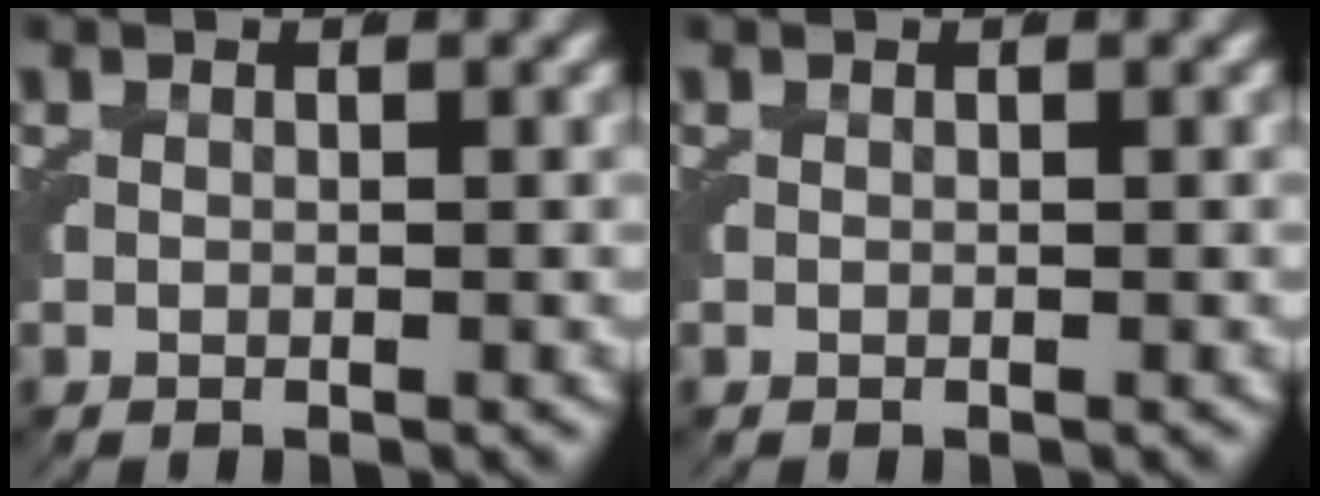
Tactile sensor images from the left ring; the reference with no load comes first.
{"total": 0.0}